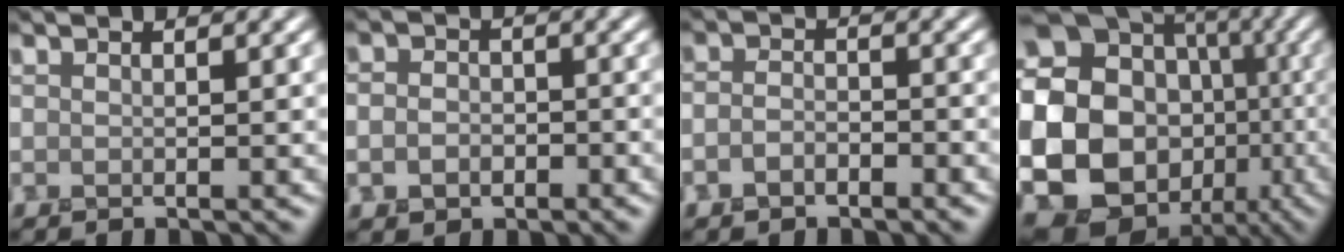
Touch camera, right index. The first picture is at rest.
{"total": 3.0, "force": [-0.9, 2.4, 1.5], "torque": [-0.012, -0.006, -0.020]}
{"total": 2.1, "force": [-1.1, 1.3, 1.3], "torque": [-0.024, 0.002, -0.025]}
{"total": 25.5, "force": [-4.7, 22.8, 10.3], "torque": [-0.216, -0.014, -0.104]}